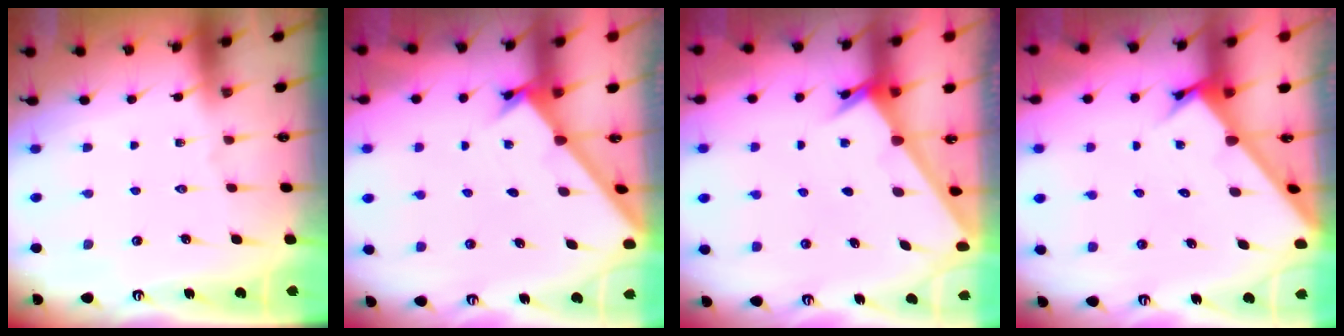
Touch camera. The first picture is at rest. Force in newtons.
{"total": 1.6, "press": 1.6, "slide": 0.1}
{"total": 2.3, "press": 2.3, "slide": 0.3}
{"total": 2.9, "press": 2.9, "slide": 0.2}